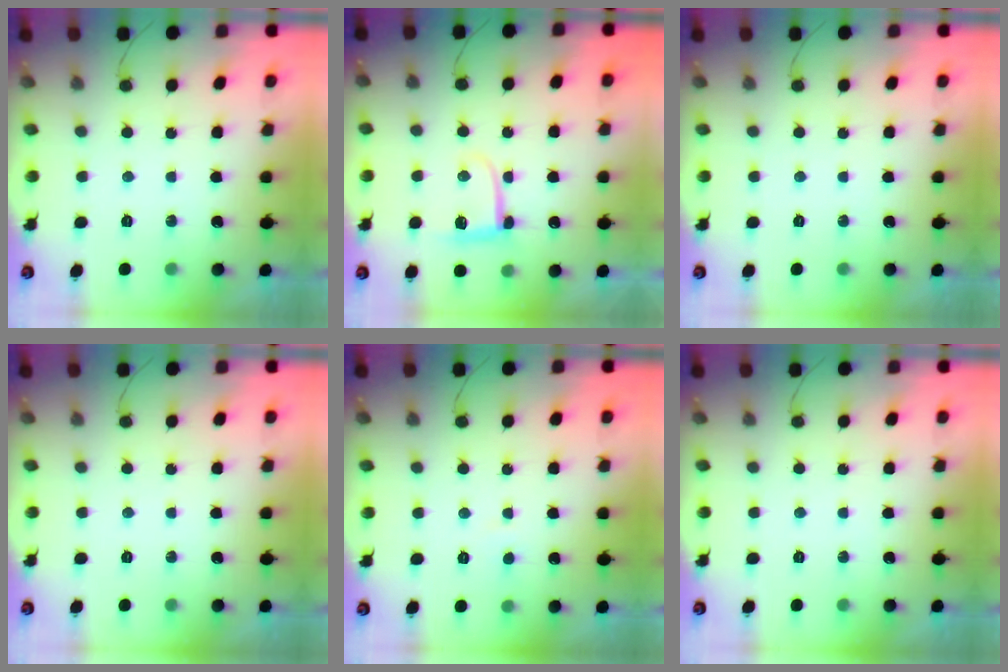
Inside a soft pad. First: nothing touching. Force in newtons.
{"total": 8.0, "press": 7.9, "slide": 0.4}
{"total": 0.0}
{"total": 0.0}
{"total": 1.1, "press": 1.1, "slide": 0.1}
{"total": 0.0}